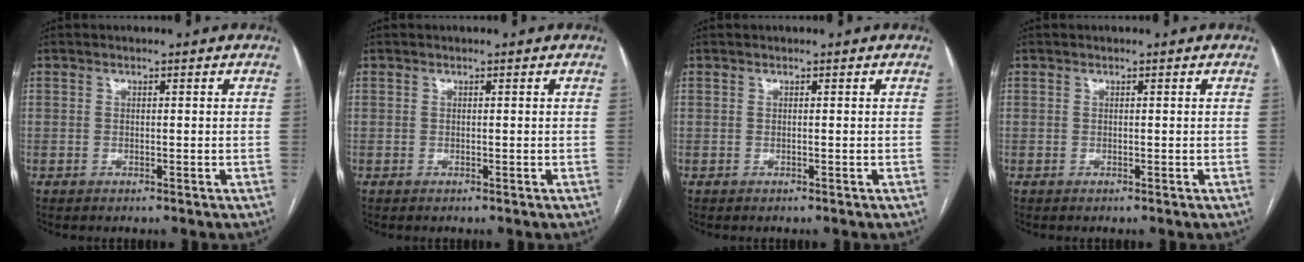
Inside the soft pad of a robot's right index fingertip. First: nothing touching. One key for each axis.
{"total": 0.0}
{"total": 0.0}
{"total": 0.0}